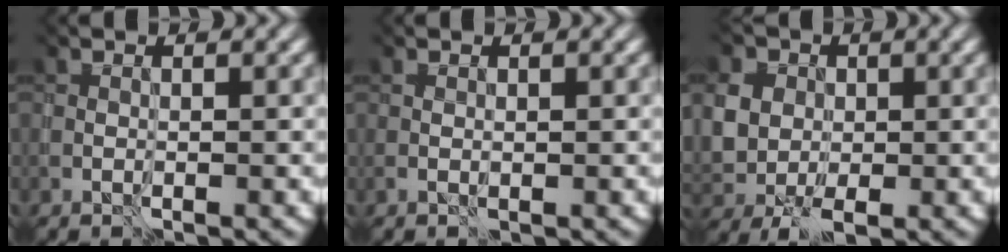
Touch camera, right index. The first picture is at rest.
{"total": 0.0}
{"total": 5.5, "force": [0.7, 4.6, 2.9], "torque": [-0.077, 0.010, 0.010]}